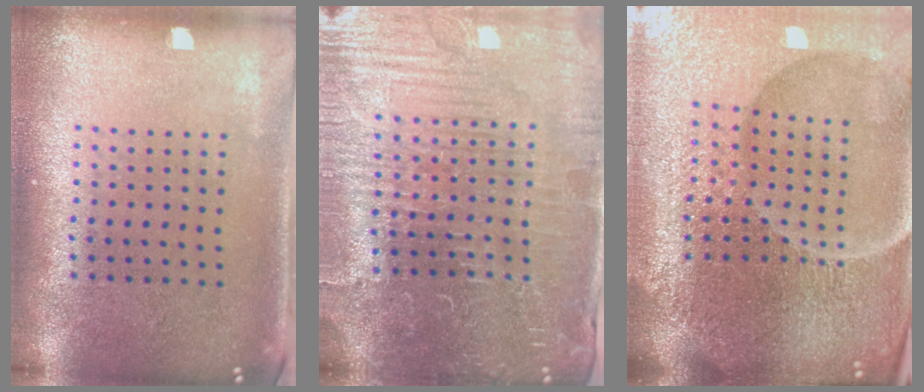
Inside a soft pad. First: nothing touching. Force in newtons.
{"total": 5.2, "press": 4.9, "slide": 1.6}
{"total": 6.8, "press": 6.0, "slide": 3.2}